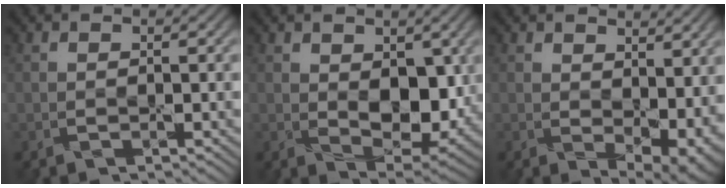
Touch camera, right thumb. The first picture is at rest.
{"total": 8.1, "force": [0.7, 4.8, 6.5], "torque": [-0.116, -0.020, 0.022]}
{"total": 7.6, "force": [1.4, 4.6, 5.9], "torque": [-0.089, -0.025, 0.044]}